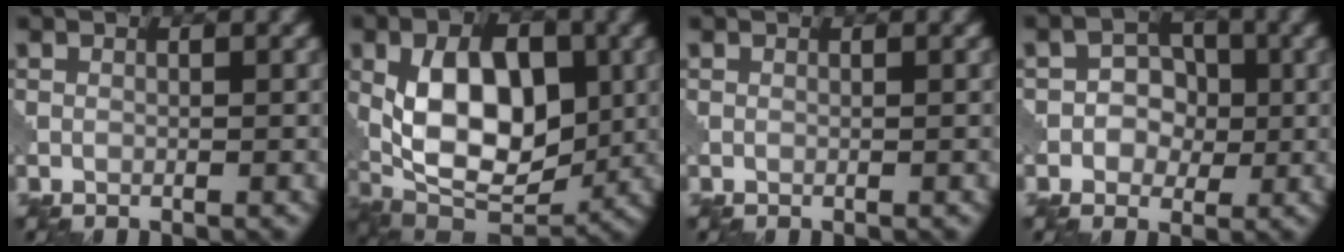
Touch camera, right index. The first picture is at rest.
{"total": 11.3, "force": [0.5, 6.6, 9.1], "torque": [-0.157, -0.003, 0.005]}
{"total": 0.0}
{"total": 3.6, "force": [-0.3, 3.0, 1.8], "torque": [-0.009, 0.000, -0.026]}